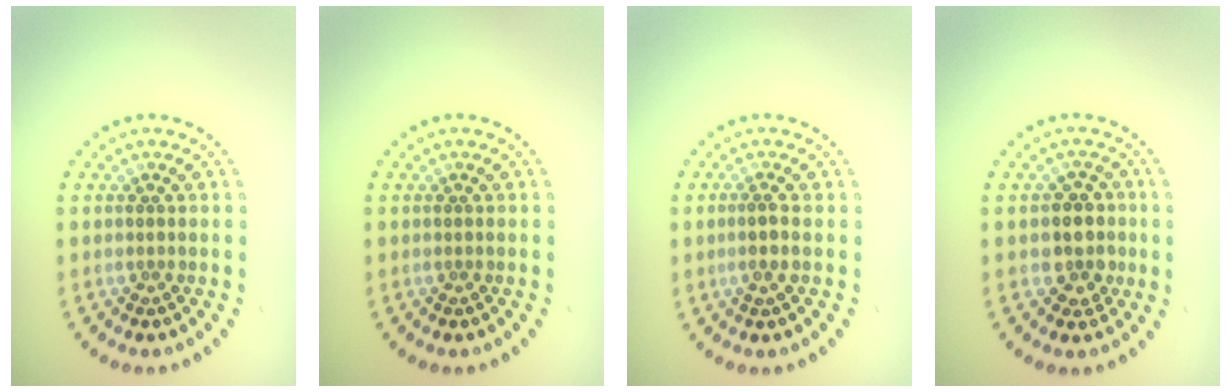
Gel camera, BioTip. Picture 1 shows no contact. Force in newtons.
{"total": 0.0}
{"total": 1.0, "press": 0.8, "slide": 0.6}
{"total": 2.8, "press": 2.6, "slide": 1.2}